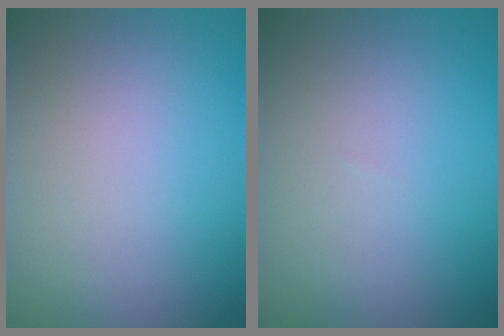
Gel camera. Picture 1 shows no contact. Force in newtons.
{"total": 0.0}